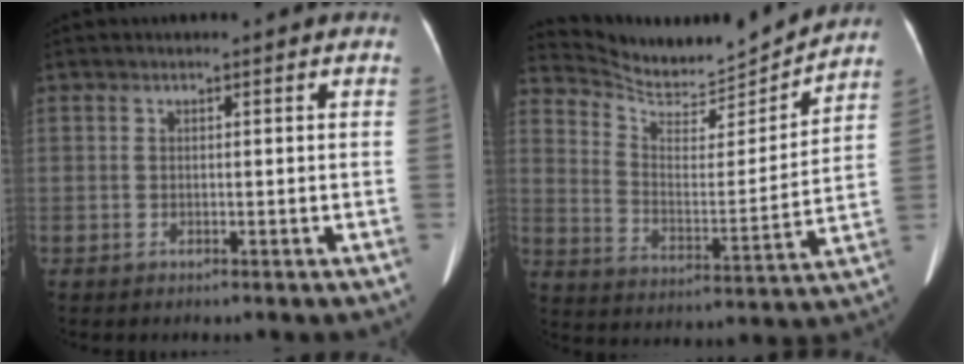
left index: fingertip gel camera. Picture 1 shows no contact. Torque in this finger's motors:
{"motor_torque": [-0.35, -1.23, -0.02, -0.03]}